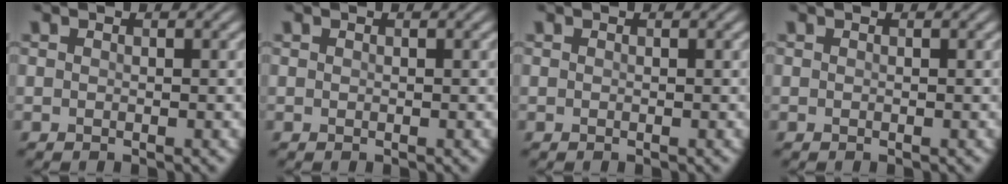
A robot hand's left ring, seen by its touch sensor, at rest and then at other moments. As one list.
[{"total": 0.0}, {"total": 0.0}, {"total": 0.0}]